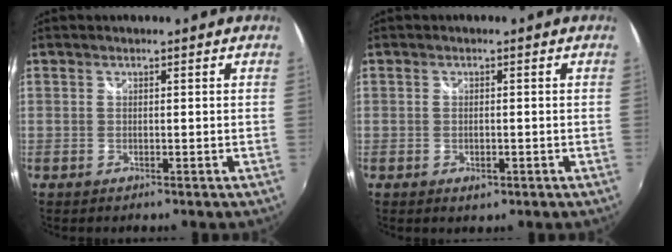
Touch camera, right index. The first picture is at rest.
{"total": 2.2, "force": [-0.9, 1.3, 1.5], "torque": [-0.028, -0.004, -0.012]}